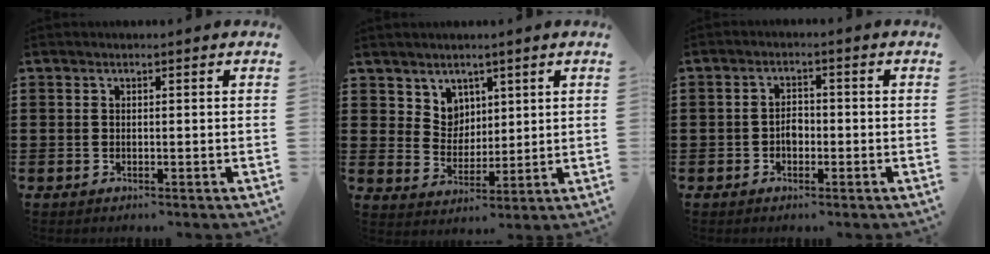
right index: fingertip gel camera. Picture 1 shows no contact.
{"total": 5.2, "force": [3.3, 3.9, 0.6], "torque": [-0.035, 0.003, 0.062]}
{"total": 2.2, "force": [-0.7, 1.4, 1.6], "torque": [-0.032, 0.004, -0.014]}